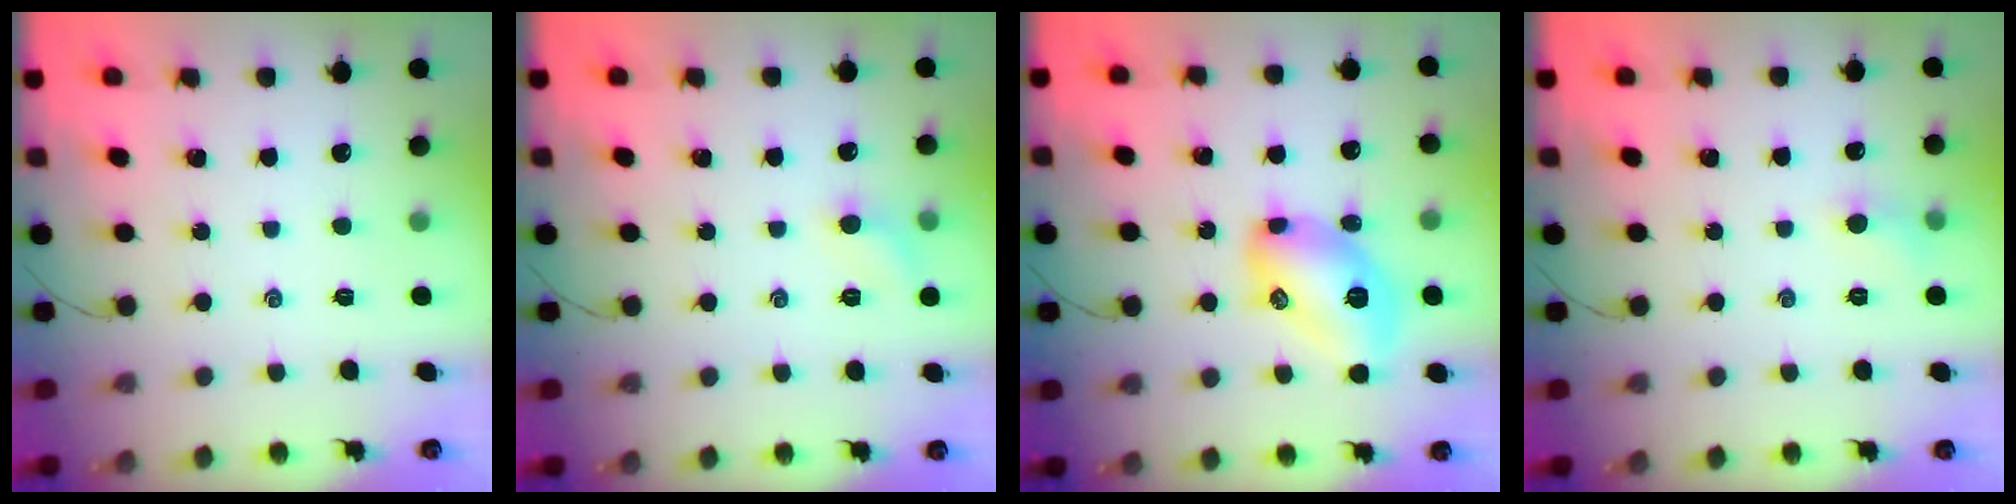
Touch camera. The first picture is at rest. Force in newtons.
{"total": 5.5, "press": 5.2, "slide": 1.8}
{"total": 13.2, "press": 13.1, "slide": 0.7}
{"total": 4.3, "press": 4.0, "slide": 1.4}